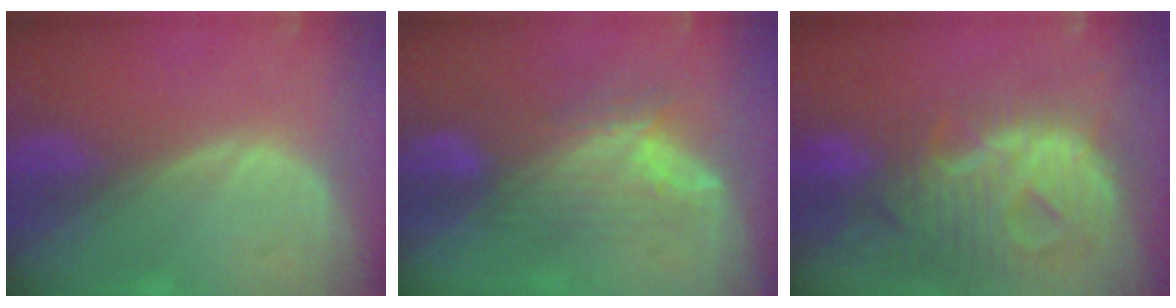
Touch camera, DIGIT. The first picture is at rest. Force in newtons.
{"total": 7.4, "press": 7.1, "slide": 1.9}
{"total": 13.1, "press": 11.2, "slide": 6.9}